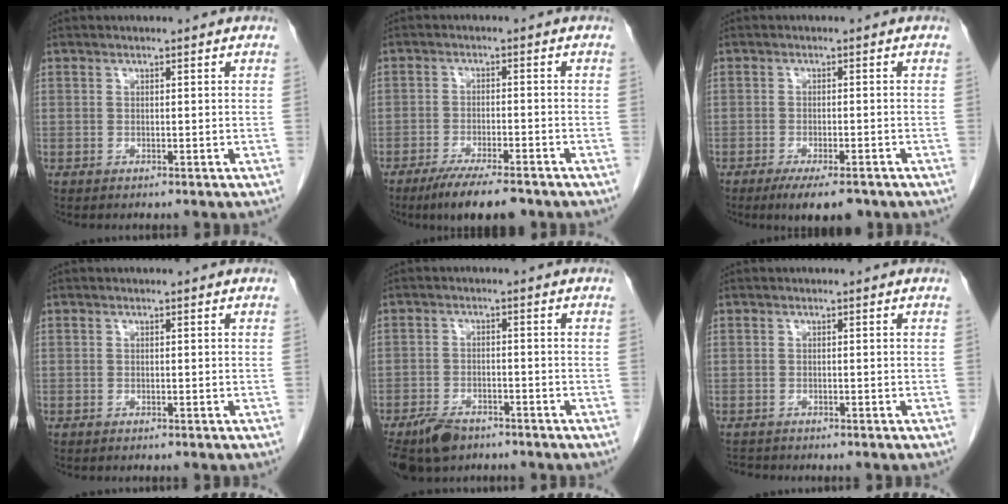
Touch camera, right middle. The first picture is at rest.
{"total": 8.1, "force": [-6.2, 1.5, 4.9], "torque": [-0.076, -0.015, -0.097]}
{"total": 6.3, "force": [-4.6, 1.5, 4.1], "torque": [-0.056, -0.010, -0.067]}
{"total": 0.0}
{"total": 6.9, "force": [-5.2, 3.2, 3.2], "torque": [-0.059, -0.007, -0.089]}
{"total": 1.2, "force": [-1.2, 0.2, -0.2], "torque": [0.000, -0.005, -0.020]}